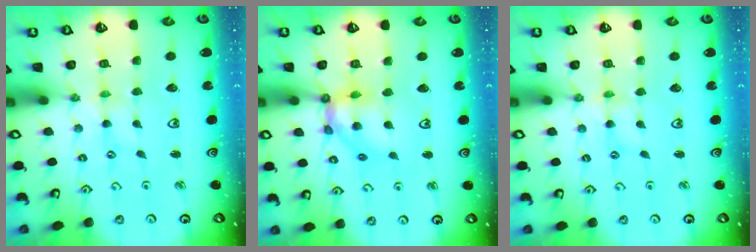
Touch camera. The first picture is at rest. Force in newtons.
{"total": 10.8, "press": 10.6, "slide": 1.5}
{"total": 2.0, "press": 2.0, "slide": 0.3}